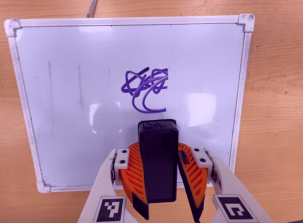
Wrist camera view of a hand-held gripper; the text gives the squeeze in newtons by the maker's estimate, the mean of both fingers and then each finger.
{"total": 9.9, "left": 10.3, "right": 9.5}